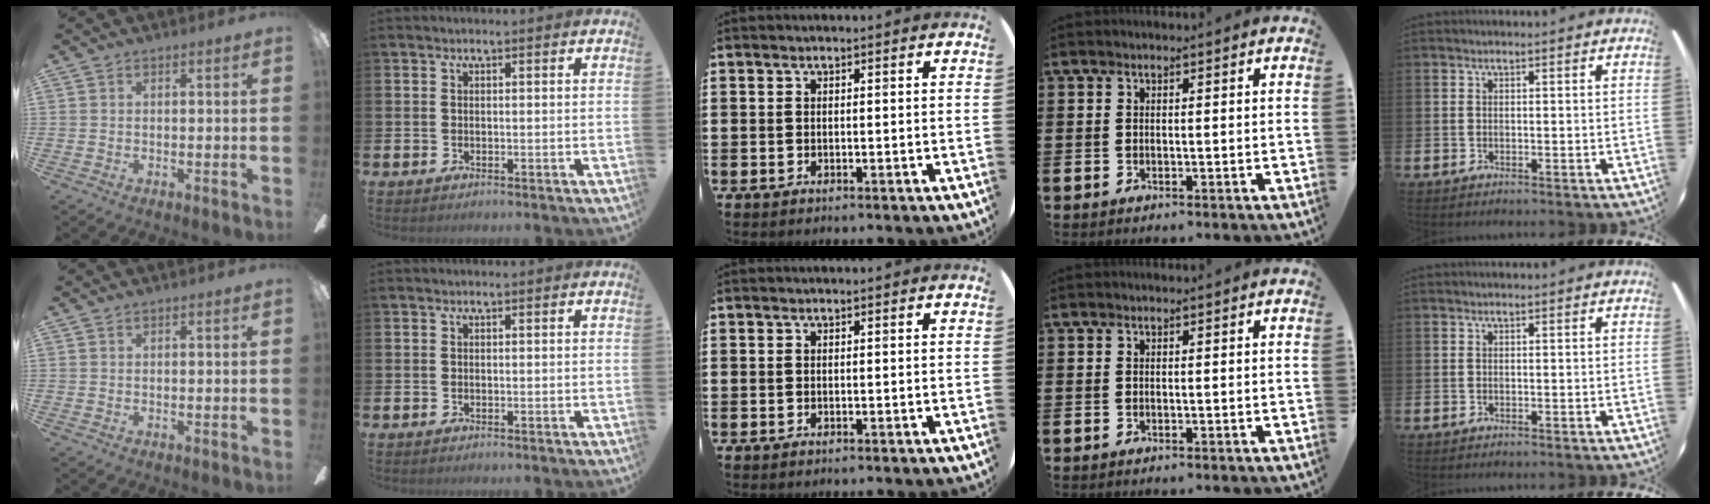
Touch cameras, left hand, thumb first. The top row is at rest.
{}